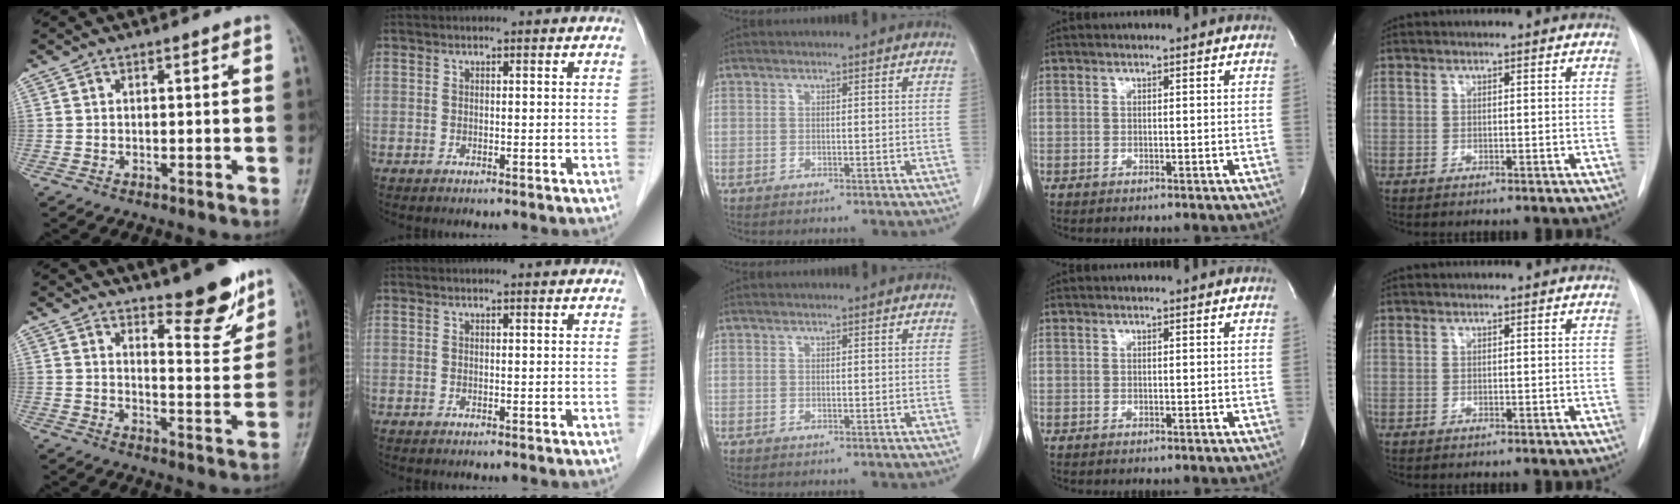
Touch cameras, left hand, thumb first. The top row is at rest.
{"thumb": {"total": 9.4, "force": [7.2, 2.5, 5.5], "torque": [-0.052, -0.062, 0.112]}, "index": {"total": 1.4, "force": [1.4, 0.0, 0.4], "torque": [-0.014, 0.007, 0.015]}}